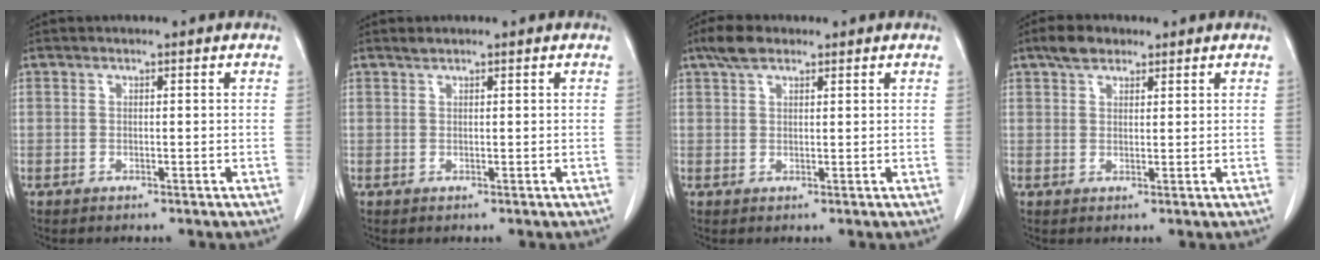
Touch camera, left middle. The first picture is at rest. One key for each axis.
{"total": 0.7, "fx": 0.6, "fy": -0.1, "fz": 0.2, "tx": -0.010, "ty": 0.001, "tz": 0.015}
{"total": 3.4, "fx": 2.5, "fy": 1.4, "fz": 1.9, "tx": -0.044, "ty": 0.011, "tz": 0.046}
{"total": 3.3, "fx": 2.4, "fy": 1.6, "fz": 1.5, "tx": -0.033, "ty": 0.010, "tz": 0.043}